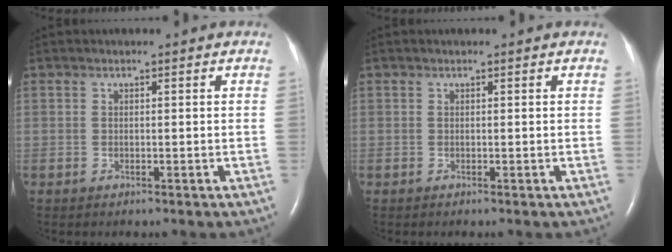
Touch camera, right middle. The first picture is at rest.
{"total": 0.0}